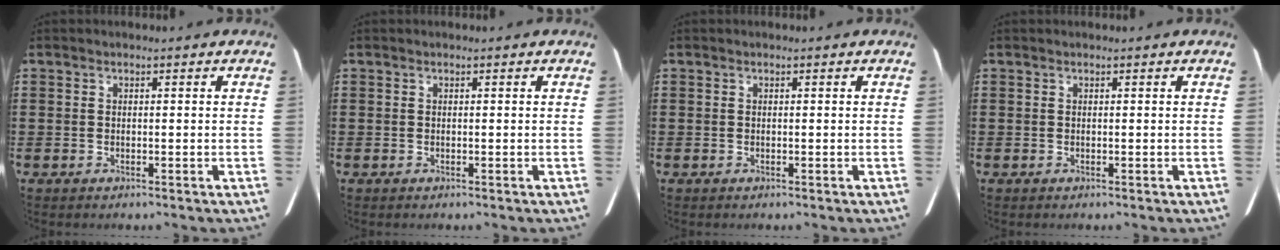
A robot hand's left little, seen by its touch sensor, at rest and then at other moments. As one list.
[{"total": 0.0}, {"total": 0.0}, {"total": 0.0}]